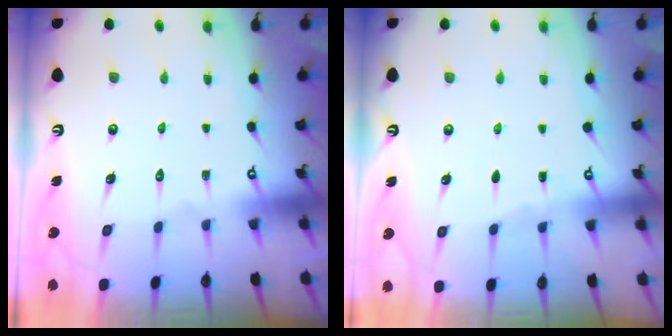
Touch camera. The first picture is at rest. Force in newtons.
{"total": 2.4, "press": 2.4, "slide": 0.4}